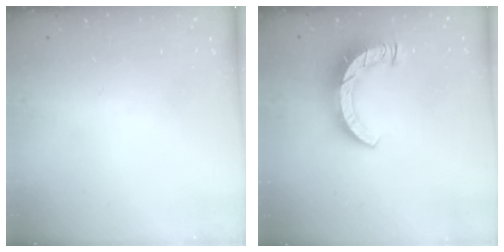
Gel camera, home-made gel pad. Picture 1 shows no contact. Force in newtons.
{"total": 10.5, "press": 10.5, "slide": 1.2}